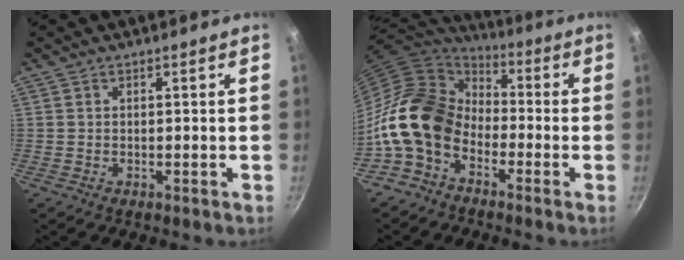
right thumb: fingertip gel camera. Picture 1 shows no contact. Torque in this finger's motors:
{"motor_torque": [0.38, 0.72, 1.32, -1.44, 0.50]}